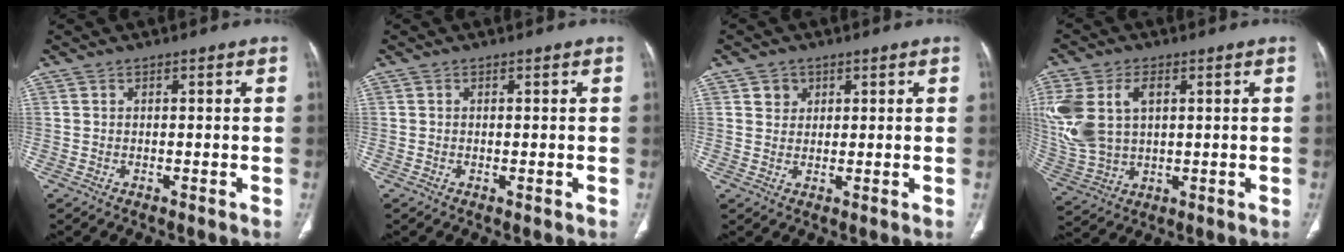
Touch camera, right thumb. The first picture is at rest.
{"total": 0.6, "force": [-0.1, 0.2, 0.5], "torque": [-0.013, -0.004, -0.001]}
{"total": 2.8, "force": [1.3, 2.4, 0.7], "torque": [0.004, -0.007, 0.020]}
{"total": 15.7, "force": [3.7, 10.2, 11.3], "torque": [-0.270, 0.004, 0.085]}